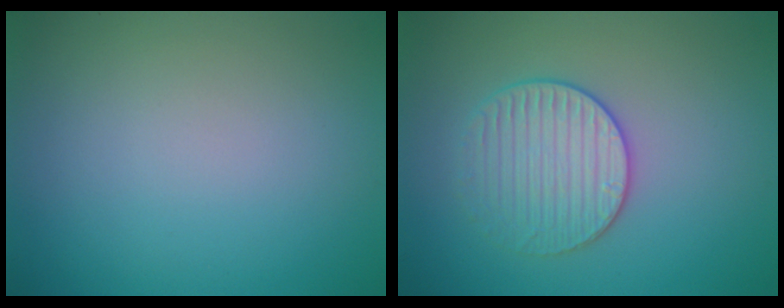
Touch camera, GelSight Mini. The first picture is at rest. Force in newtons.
{"total": 3.1, "press": 3.1, "slide": 0.5}